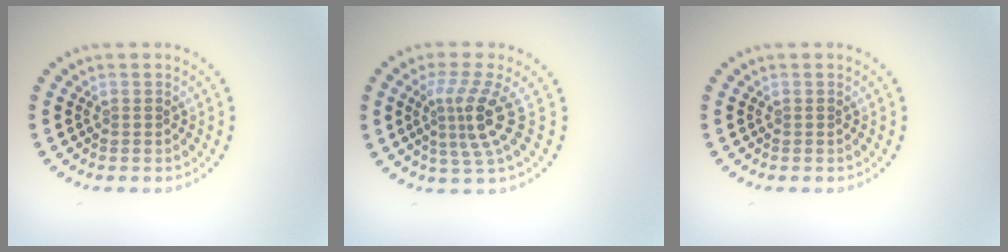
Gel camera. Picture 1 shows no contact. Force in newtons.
{"total": 3.9, "press": 2.7, "slide": 2.8}
{"total": 0.0}